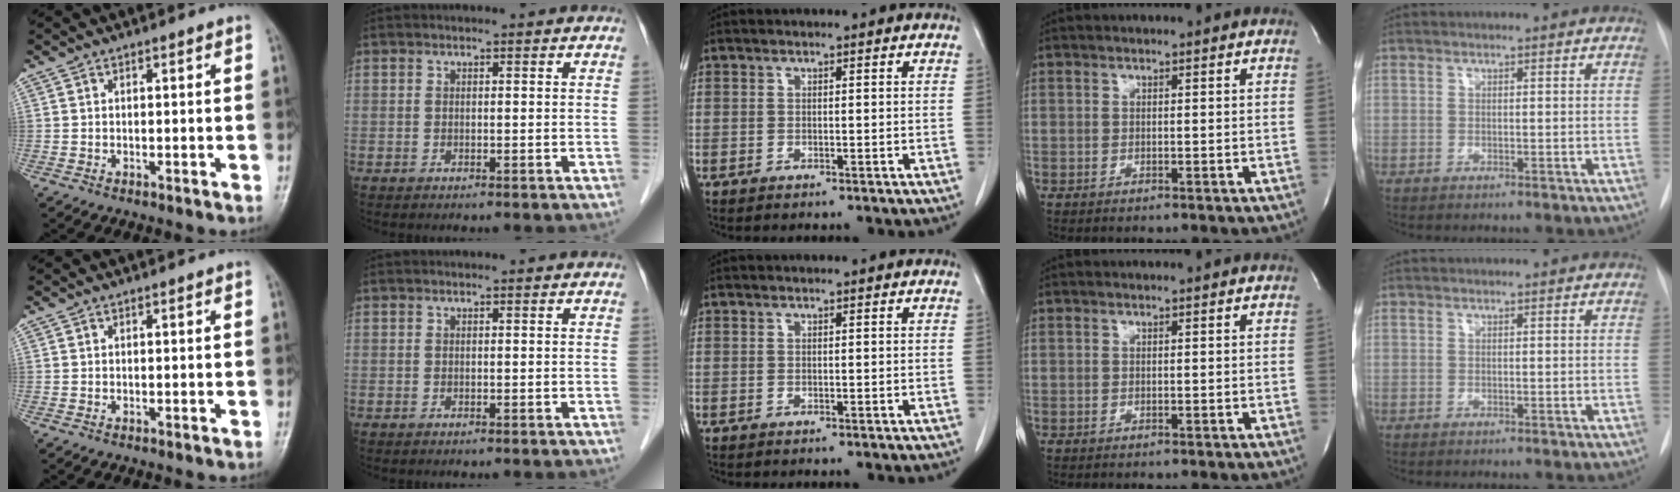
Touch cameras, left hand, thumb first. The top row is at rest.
{}